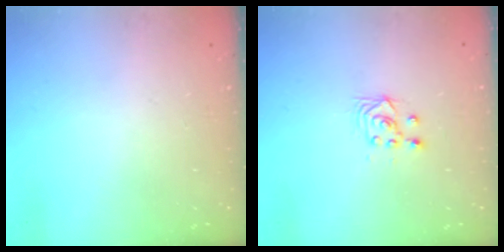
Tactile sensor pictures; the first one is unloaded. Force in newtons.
{"total": 3.6, "press": 3.3, "slide": 1.5}